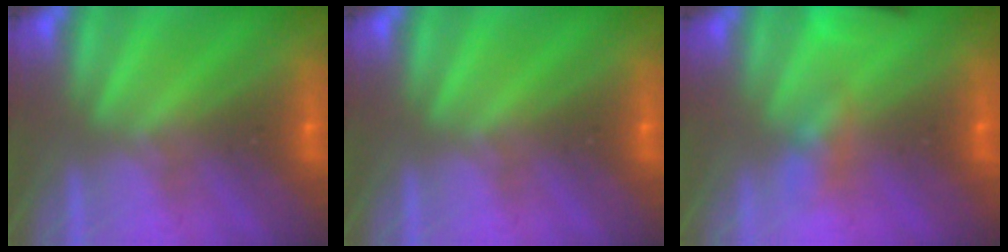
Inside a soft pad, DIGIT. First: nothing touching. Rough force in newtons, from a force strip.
{"total": 0.0}
{"total": 4.5}